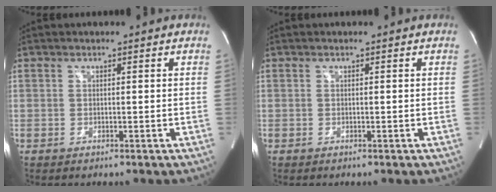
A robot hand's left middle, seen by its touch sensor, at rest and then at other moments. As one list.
[{"total": 0.0}]